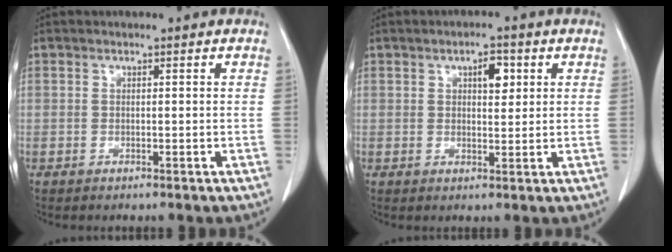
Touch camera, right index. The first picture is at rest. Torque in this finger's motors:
{"motor_torque": [0.06, 0.05, 0.05, 0.03]}